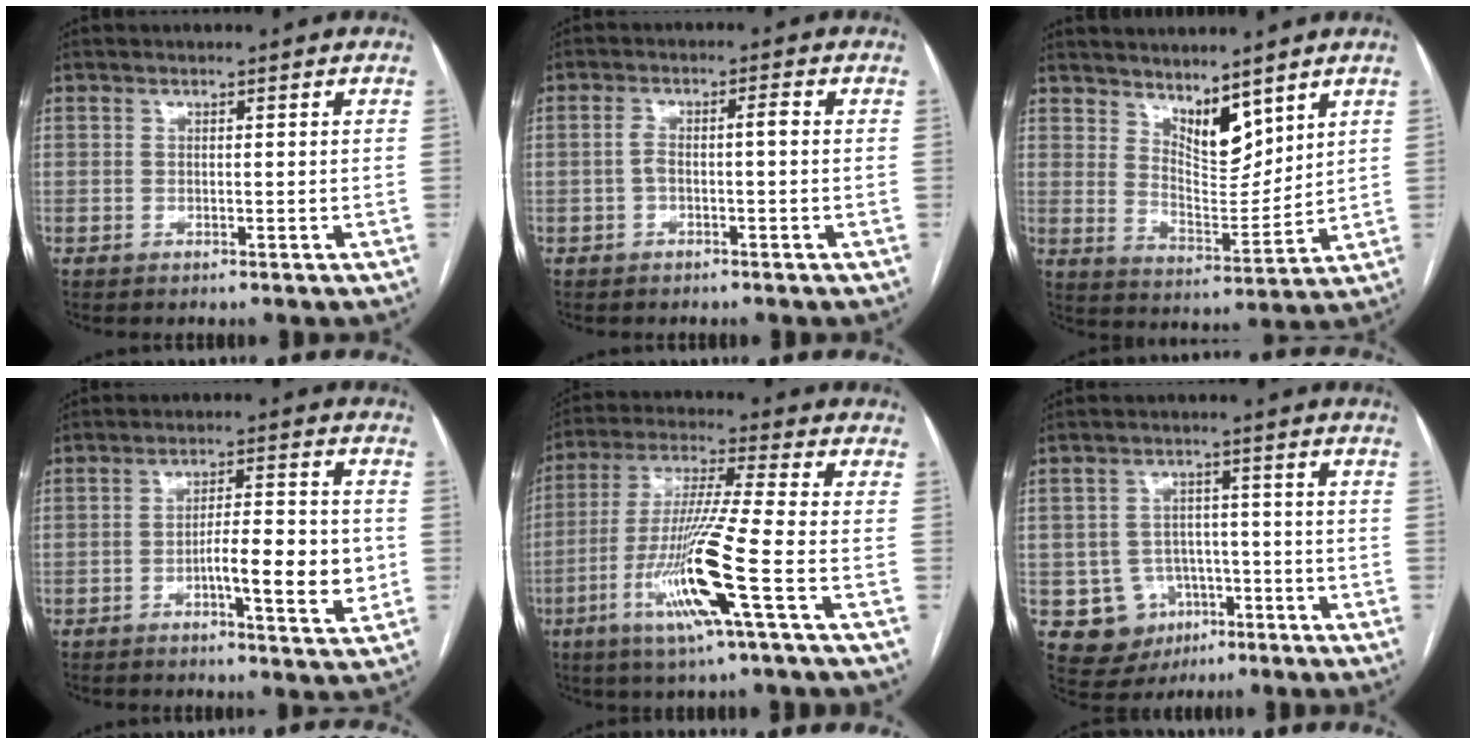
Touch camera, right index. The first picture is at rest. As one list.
[{"total": 3.3, "force": [-0.5, 0.8, 3.2], "torque": [-0.061, 0.018, -0.006]}, {"total": 8.6, "force": [6.5, 3.0, 4.7], "torque": [-0.085, -0.006, 0.128]}, {"total": 9.1, "force": [-2.2, 1.7, 8.6], "torque": [-0.131, 0.006, -0.036]}, {"total": 14.5, "force": [-5.5, -1.1, 13.4], "torque": [-0.272, -0.018, -0.108]}, {"total": 8.4, "force": [-3.0, 7.7, 1.8], "torque": [-0.030, 0.015, -0.035]}]